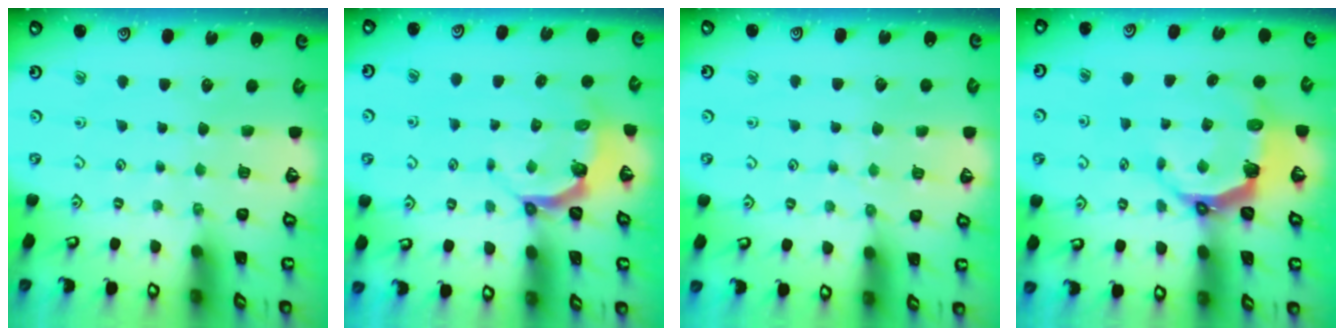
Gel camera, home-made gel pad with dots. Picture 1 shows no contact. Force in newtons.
{"total": 4.7, "press": 3.7, "slide": 2.8}
{"total": 5.8, "press": 5.8, "slide": 0.8}
{"total": 8.0, "press": 6.3, "slide": 5.0}